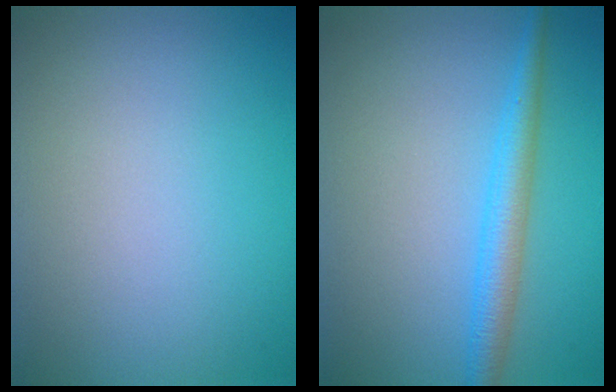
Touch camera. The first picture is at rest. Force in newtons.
{"total": 3.0, "press": 3.0, "slide": 0.1}